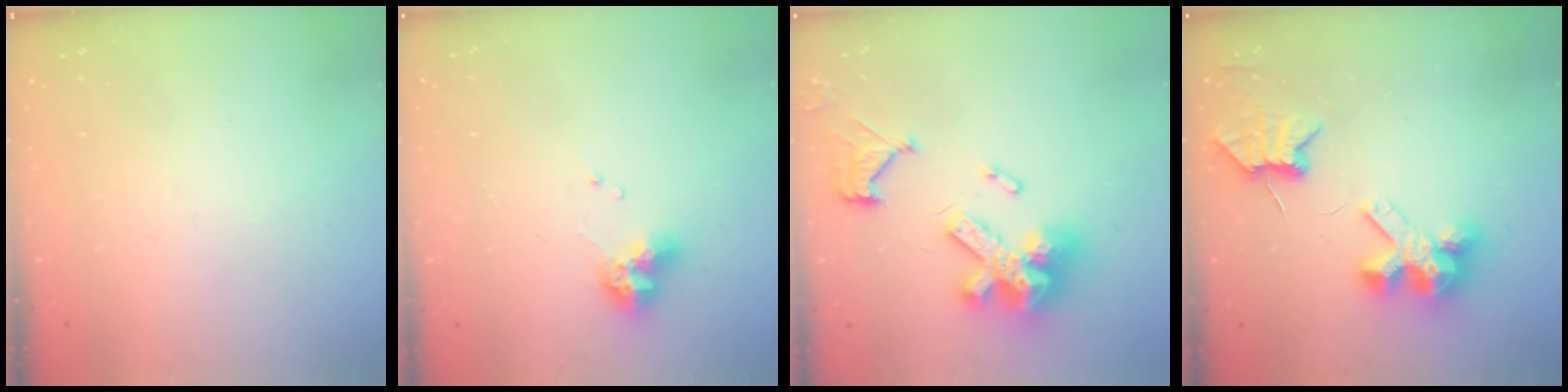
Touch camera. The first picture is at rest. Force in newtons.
{"total": 9.6, "press": 9.6, "slide": 0.8}
{"total": 17.3, "press": 17.2, "slide": 1.9}
{"total": 8.2, "press": 8.1, "slide": 1.1}